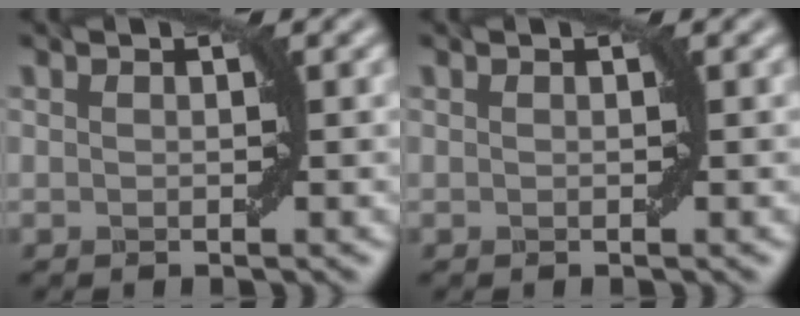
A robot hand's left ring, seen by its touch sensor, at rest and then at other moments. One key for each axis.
{"total": 0.0}